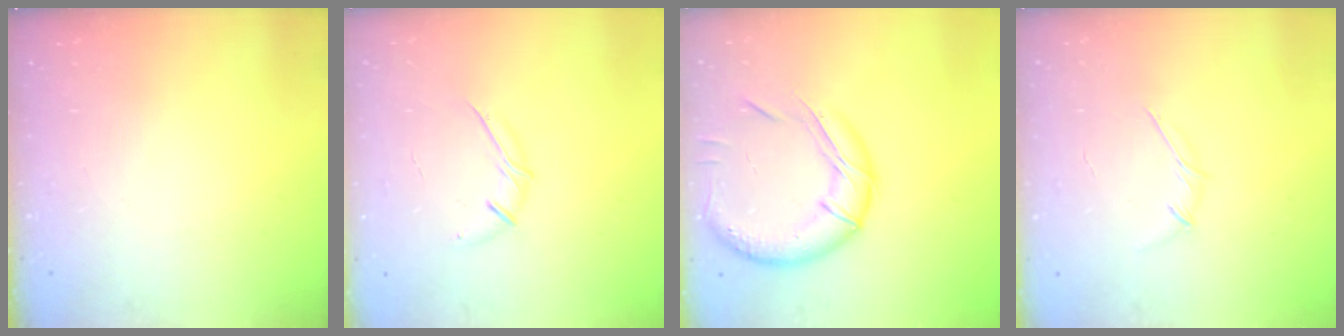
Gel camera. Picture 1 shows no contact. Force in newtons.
{"total": 6.1, "press": 6.0, "slide": 1.1}
{"total": 16.4, "press": 16.3, "slide": 1.9}
{"total": 3.6, "press": 3.5, "slide": 0.9}